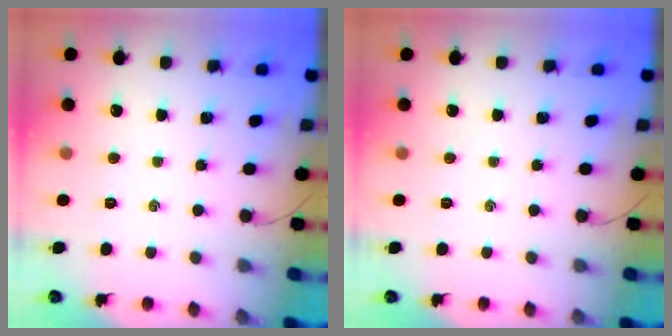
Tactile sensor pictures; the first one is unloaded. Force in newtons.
{"total": 0.0}